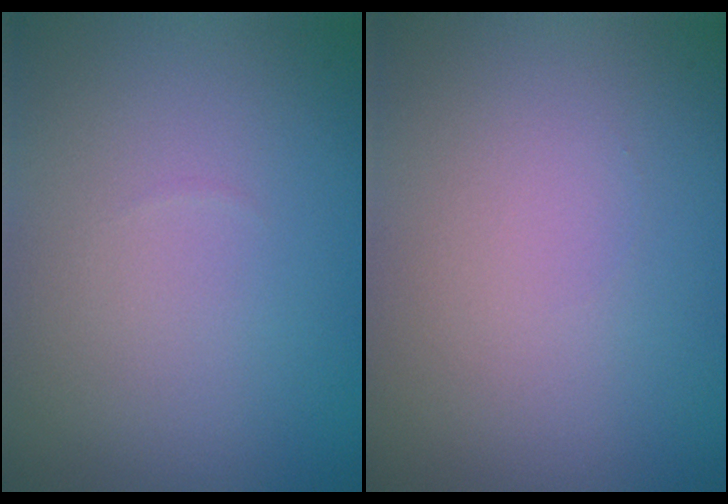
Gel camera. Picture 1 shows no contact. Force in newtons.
{"total": 0.0}